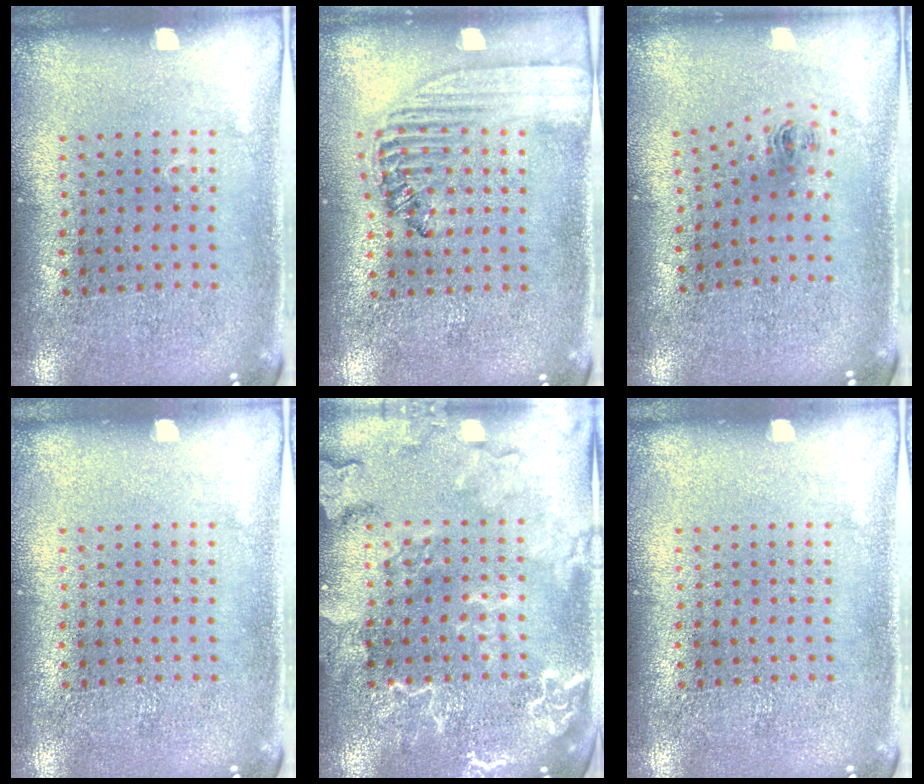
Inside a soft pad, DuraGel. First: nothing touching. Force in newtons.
{"total": 1.5, "press": 1.4, "slide": 0.5}
{"total": 1.0, "press": 0.4, "slide": 0.9}
{"total": 0.0}
{"total": 2.5, "press": 2.4, "slide": 0.4}
{"total": 0.0}